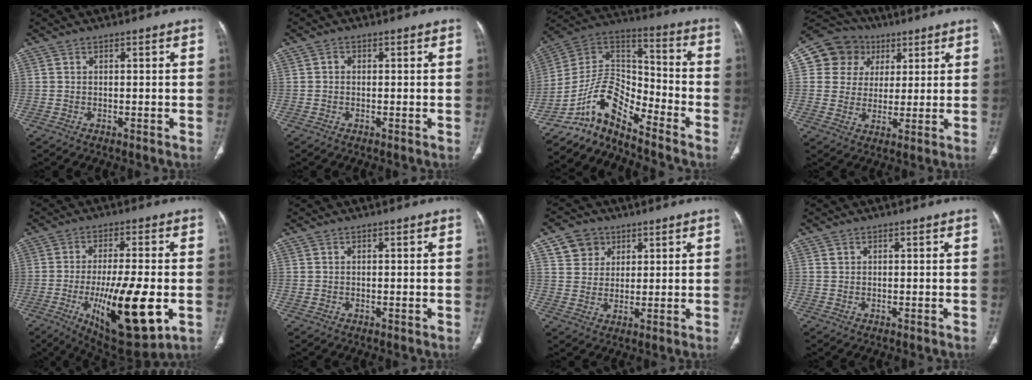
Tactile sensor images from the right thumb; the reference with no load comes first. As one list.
[{"total": 0.7, "force": [-0.1, 0.6, 0.4], "torque": [-0.002, 0.003, -0.007]}, {"total": 11.0, "force": [-9.4, 3.1, 4.7], "torque": [-0.080, 0.110, -0.186]}, {"total": 11.5, "force": [4.0, 10.4, 2.8], "torque": [-0.022, 0.009, 0.067]}, {"total": 19.2, "force": [-4.9, 5.9, 17.6], "torque": [-0.285, -0.012, -0.063]}, {"total": 0.6, "force": [0.0, 0.5, 0.3], "torque": [-0.007, 0.001, 0.000]}, {"total": 6.5, "force": [3.3, 5.5, 1.5], "torque": [-0.004, -0.011, 0.061]}, {"total": 0.5, "force": [0.3, 0.4, 0.0], "torque": [0.005, 0.003, 0.007]}]